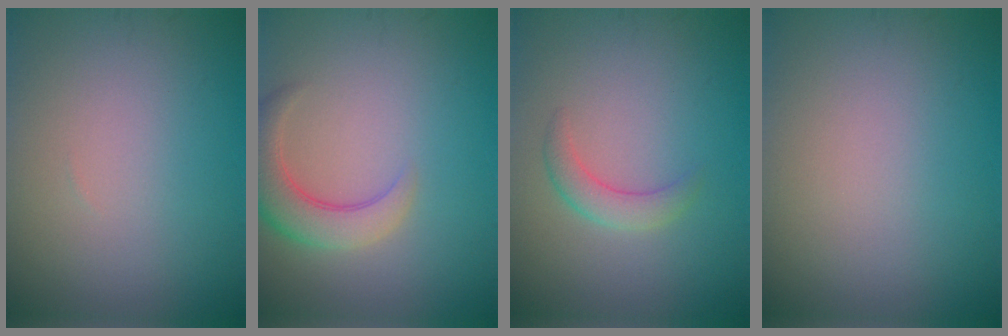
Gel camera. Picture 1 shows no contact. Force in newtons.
{"total": 4.3, "press": 4.3, "slide": 0.4}
{"total": 2.2, "press": 2.2, "slide": 0.2}
{"total": 0.0}